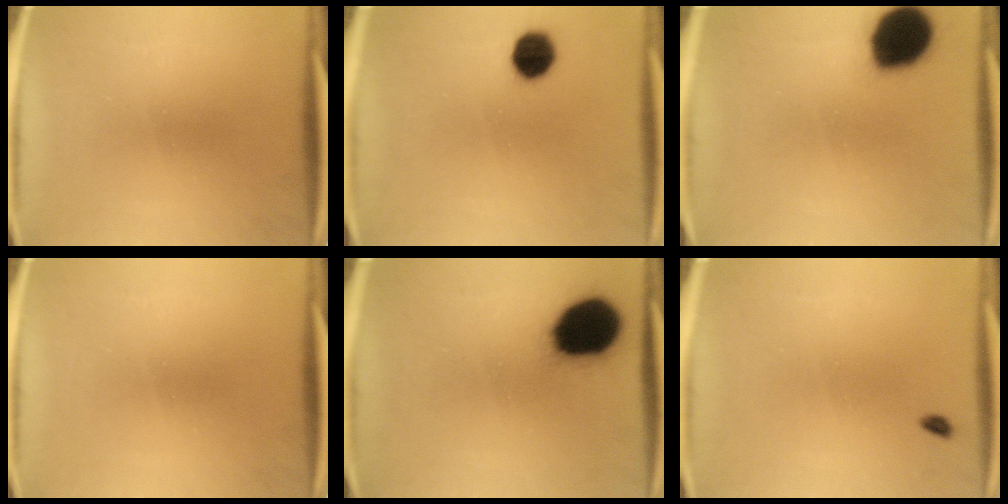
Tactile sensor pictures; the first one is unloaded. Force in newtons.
{"total": 7.2}
{"total": 16.3}
{"total": 0.0}
{"total": 19.4}
{"total": 1.1}